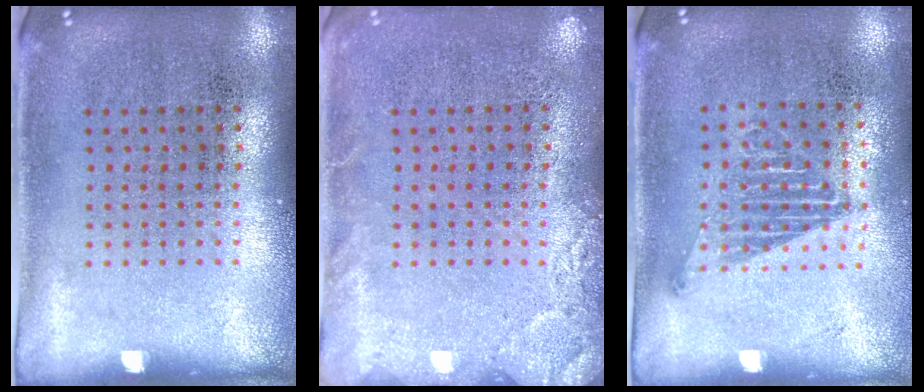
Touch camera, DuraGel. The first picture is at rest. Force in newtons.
{"total": 2.2, "press": 2.2, "slide": 0.3}
{"total": 1.1, "press": 1.0, "slide": 0.5}